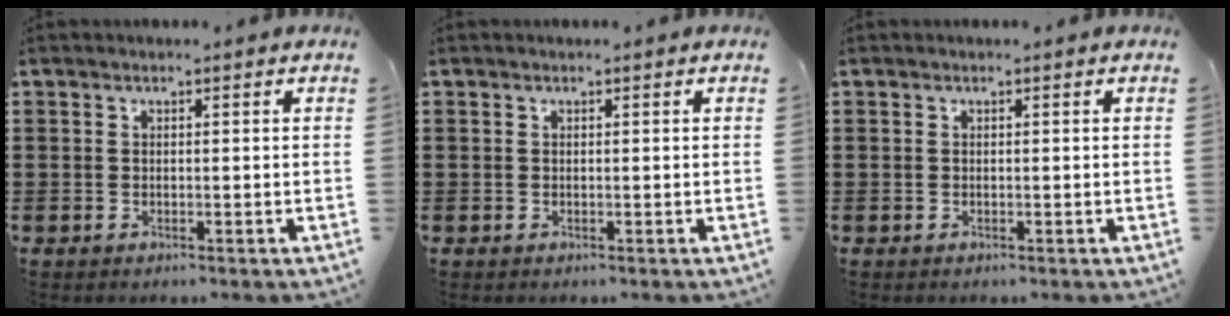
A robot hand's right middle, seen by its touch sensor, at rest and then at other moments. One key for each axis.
{"total": 0.0}
{"total": 0.0}